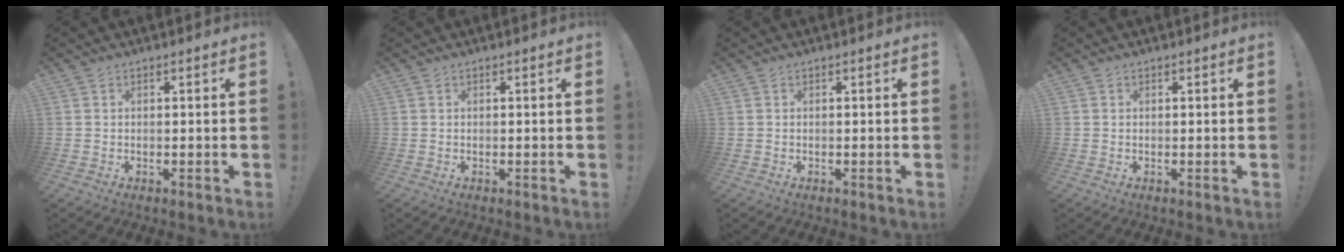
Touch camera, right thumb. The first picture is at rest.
{"total": 0.0}
{"total": 0.0}
{"total": 0.0}